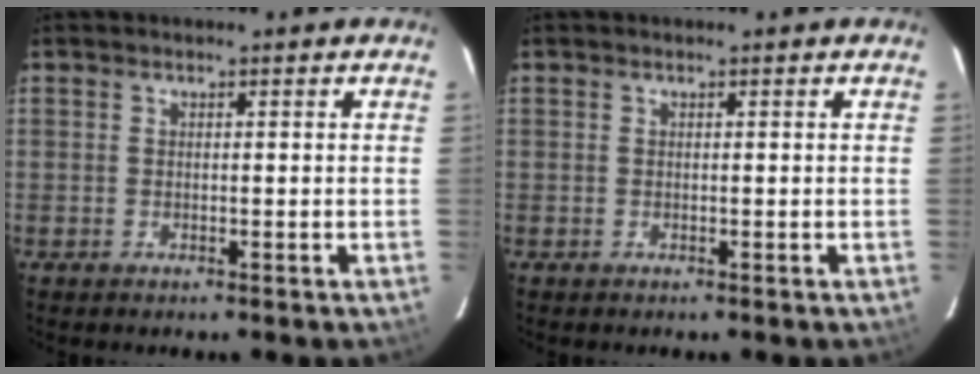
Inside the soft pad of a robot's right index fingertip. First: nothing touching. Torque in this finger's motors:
{"motor_torque": [0.00, 0.00, 0.00, 0.00]}